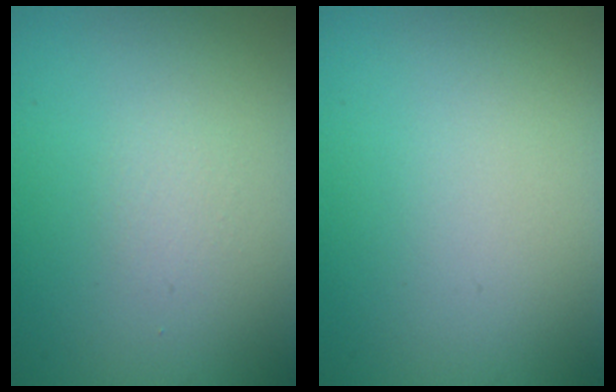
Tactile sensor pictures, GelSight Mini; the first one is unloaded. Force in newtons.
{"total": 0.0}